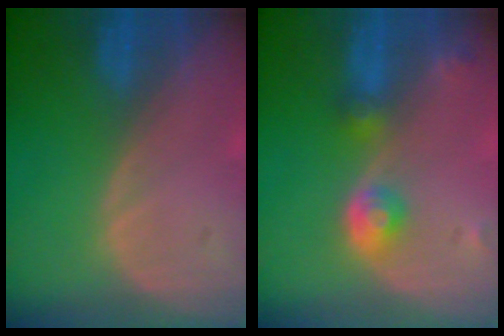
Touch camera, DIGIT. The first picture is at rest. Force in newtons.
{"total": 4.2, "press": 4.0, "slide": 1.4}